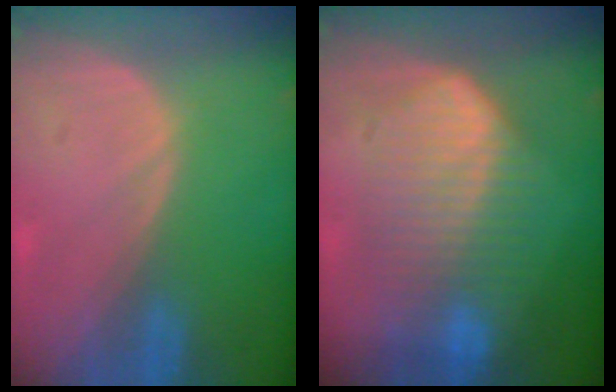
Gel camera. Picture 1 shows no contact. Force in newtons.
{"total": 9.7, "press": 9.7, "slide": 0.8}